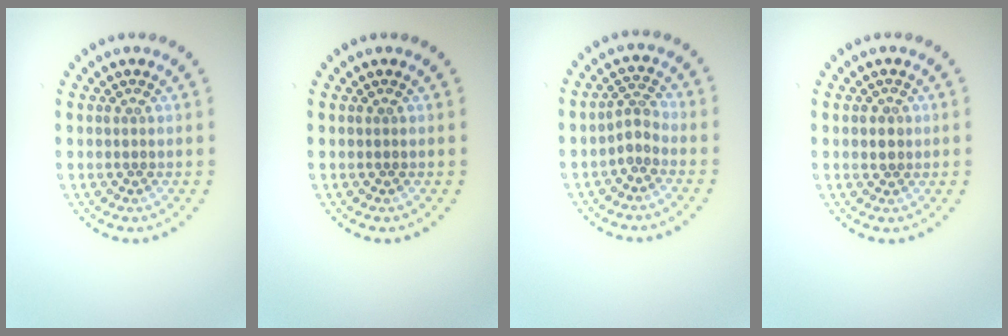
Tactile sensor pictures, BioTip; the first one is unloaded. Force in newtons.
{"total": 0.0}
{"total": 1.7, "press": 1.3, "slide": 1.1}
{"total": 1.3, "press": 1.3, "slide": 0.3}